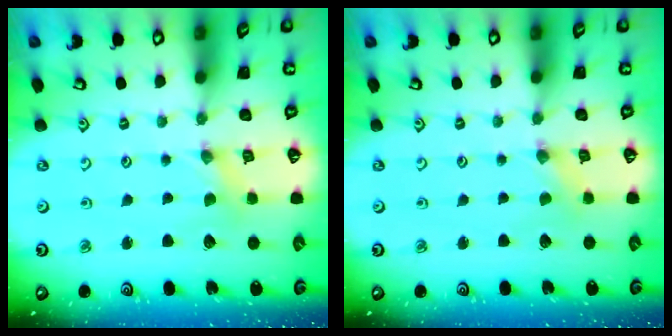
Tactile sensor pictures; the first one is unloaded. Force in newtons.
{"total": 0.0}